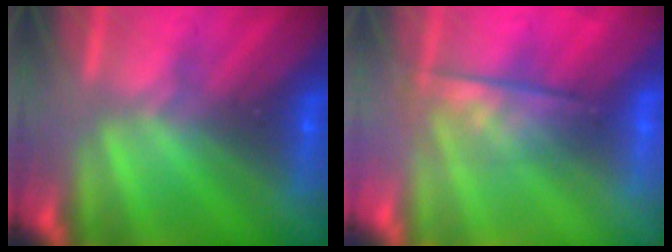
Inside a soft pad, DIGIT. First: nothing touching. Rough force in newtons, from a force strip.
{"total": 4.4}